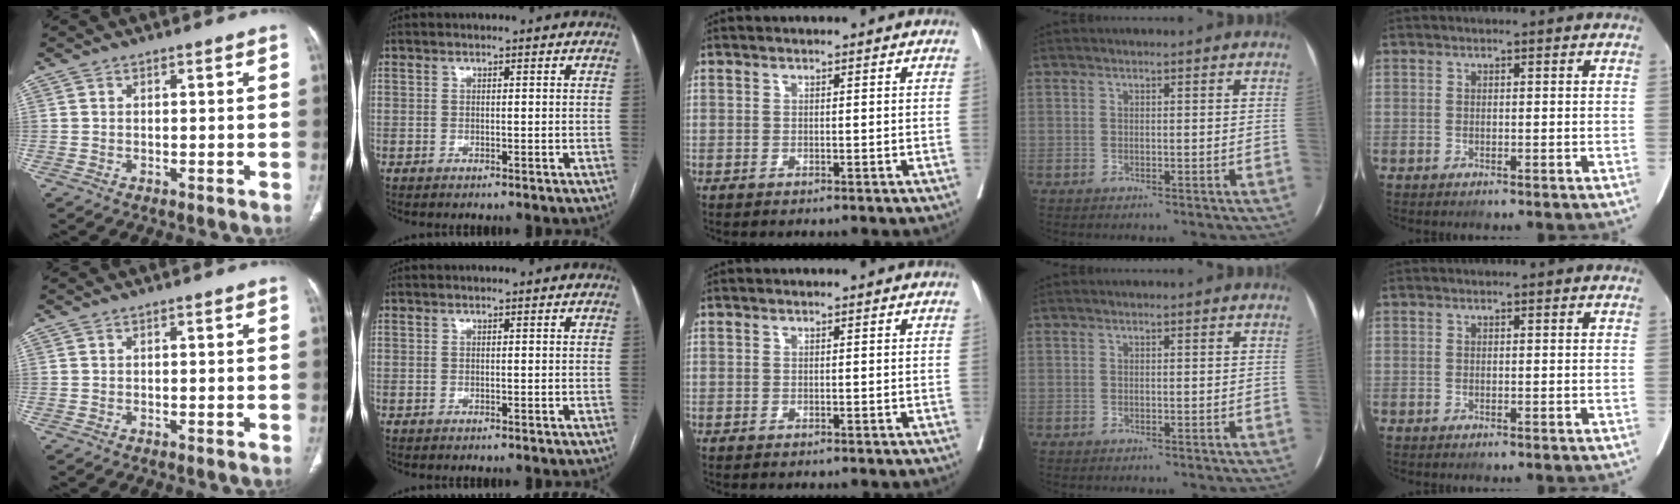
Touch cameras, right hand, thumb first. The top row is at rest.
{}